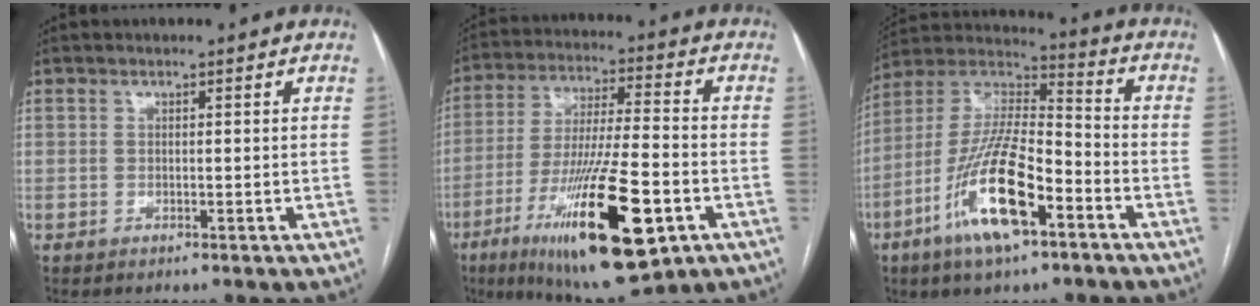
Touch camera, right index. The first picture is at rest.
{"total": 21.4, "force": [-9.0, 3.8, 19.0], "torque": [-0.342, -0.033, -0.144]}
{"total": 16.9, "force": [-7.6, 4.4, 14.4], "torque": [-0.292, -0.003, -0.137]}